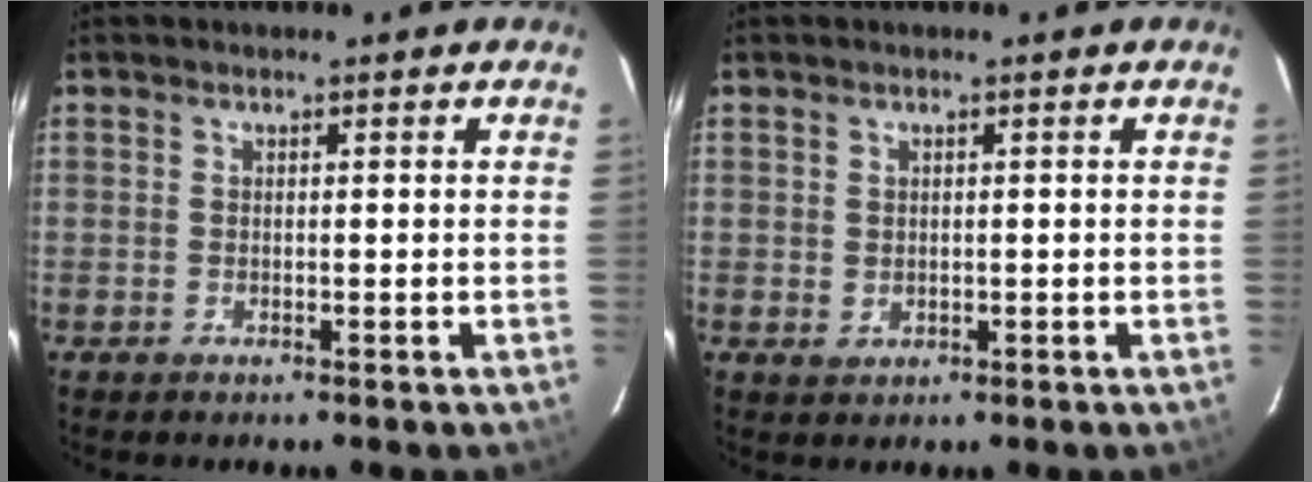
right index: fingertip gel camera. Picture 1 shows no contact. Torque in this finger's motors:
{"motor_torque": [0.28, 0.19, -0.06, 0.01]}